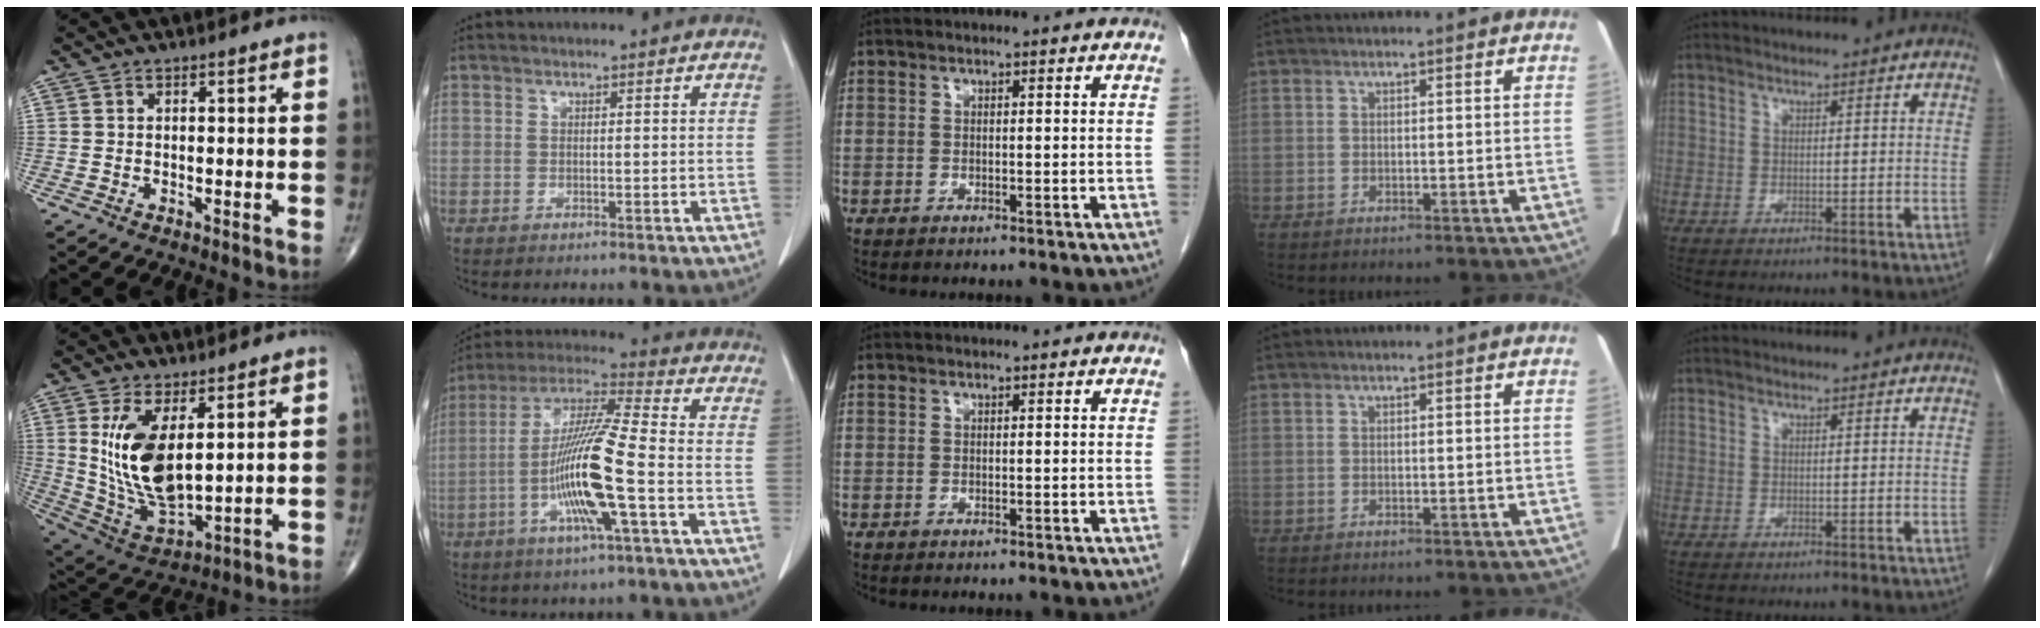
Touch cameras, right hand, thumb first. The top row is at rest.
{"thumb": {"total": 15.0, "force": [3.4, 6.9, 12.8], "torque": [-0.239, -0.023, 0.087]}, "index": {"total": 14.4, "force": [-3.8, 0.1, 13.9], "torque": [-0.275, -0.003, -0.077]}}